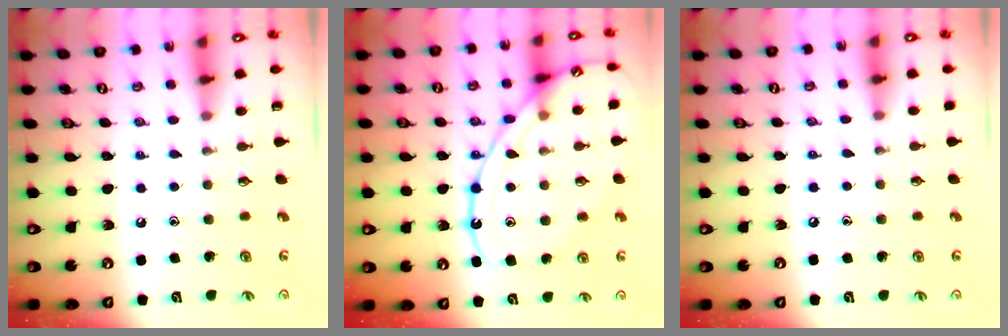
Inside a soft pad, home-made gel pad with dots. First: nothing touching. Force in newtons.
{"total": 14.7, "press": 14.7, "slide": 0.7}
{"total": 2.6, "press": 2.6, "slide": 0.4}